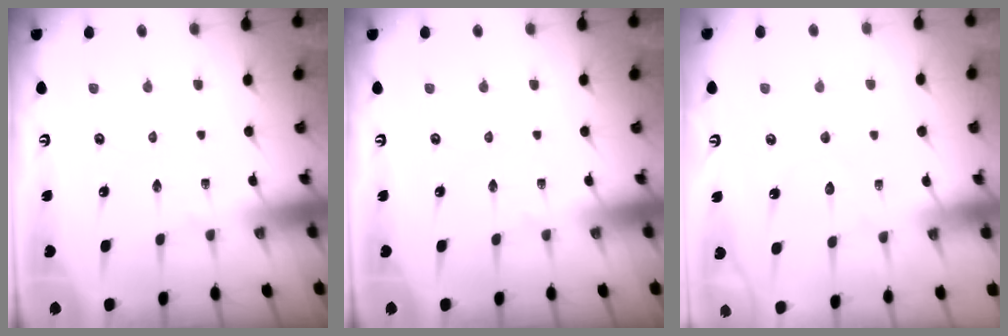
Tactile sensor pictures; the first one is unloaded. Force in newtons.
{"total": 0.0}
{"total": 3.8, "press": 3.7, "slide": 0.3}